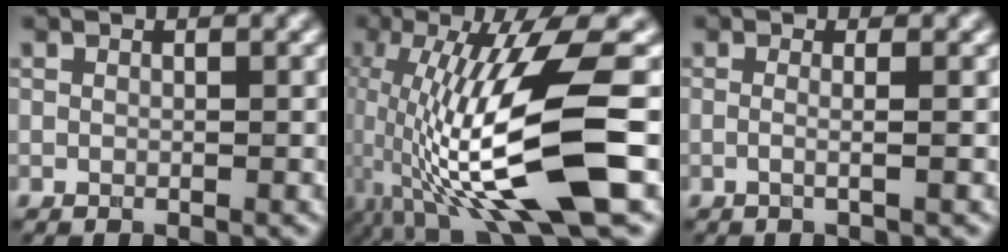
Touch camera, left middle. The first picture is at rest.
{"total": 12.4, "force": [-2.9, 2.3, 11.9], "torque": [-0.217, -0.002, -0.047]}
{"total": 2.2, "force": [0.2, 1.0, 1.9], "torque": [-0.011, -0.004, -0.025]}